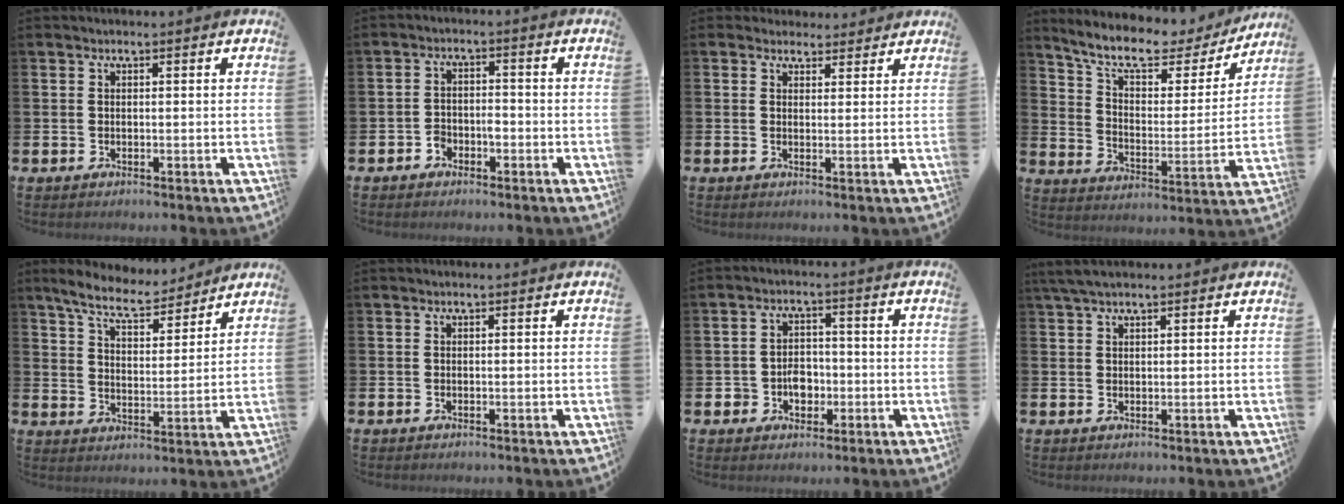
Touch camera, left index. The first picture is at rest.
{"total": 2.3, "force": [-1.5, 1.4, 1.0], "torque": [-0.021, 0.006, -0.033]}
{"total": 2.7, "force": [2.4, 1.1, -0.1], "torque": [0.004, -0.008, 0.043]}
{"total": 9.7, "force": [8.3, 2.8, 4.1], "torque": [-0.106, -0.054, 0.140]}
{"total": 7.9, "force": [7.3, 1.7, 2.6], "torque": [-0.076, -0.037, 0.131]}
{"total": 0.0}
{"total": 3.2, "force": [-0.9, 2.6, 1.7], "torque": [-0.029, 0.002, -0.023]}
{"total": 2.9, "force": [2.3, 0.8, 1.6], "torque": [-0.035, 0.002, 0.043]}